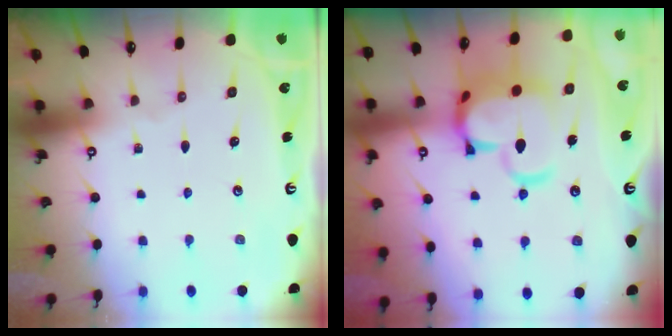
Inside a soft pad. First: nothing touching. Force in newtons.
{"total": 9.0, "press": 8.8, "slide": 1.9}